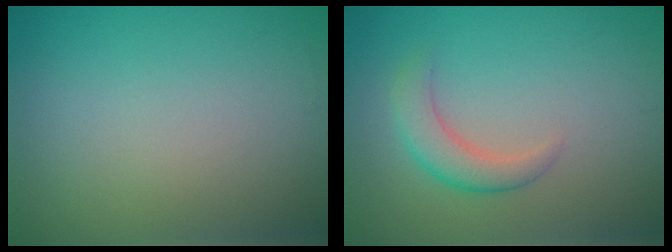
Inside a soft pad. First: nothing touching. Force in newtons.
{"total": 2.8, "press": 2.8, "slide": 0.2}